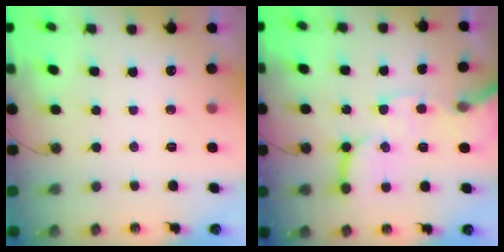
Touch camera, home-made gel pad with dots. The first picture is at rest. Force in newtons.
{"total": 15.0, "press": 14.9, "slide": 2.1}